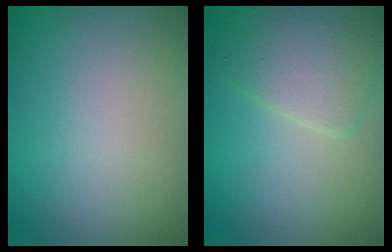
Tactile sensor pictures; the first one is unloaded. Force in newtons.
{"total": 4.1, "press": 4.1, "slide": 0.1}